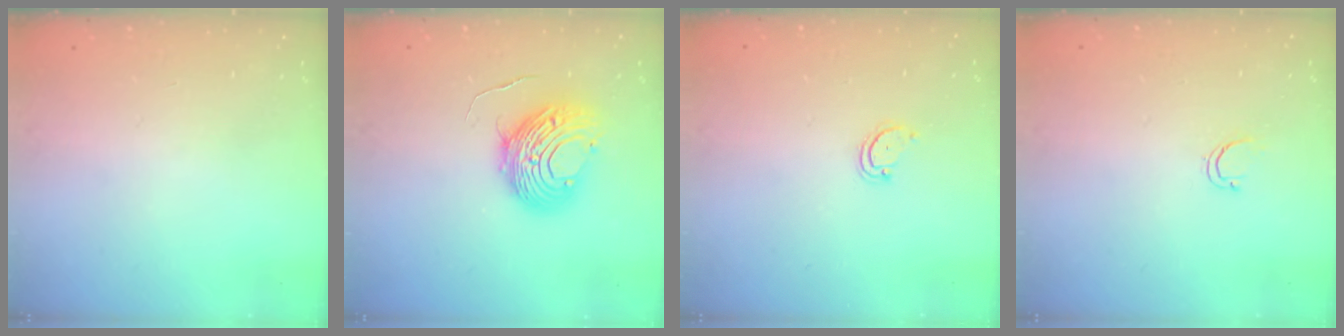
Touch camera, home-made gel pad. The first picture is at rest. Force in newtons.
{"total": 11.0, "press": 11.0, "slide": 1.0}
{"total": 3.3, "press": 3.3, "slide": 0.5}
{"total": 3.5, "press": 3.4, "slide": 0.8}